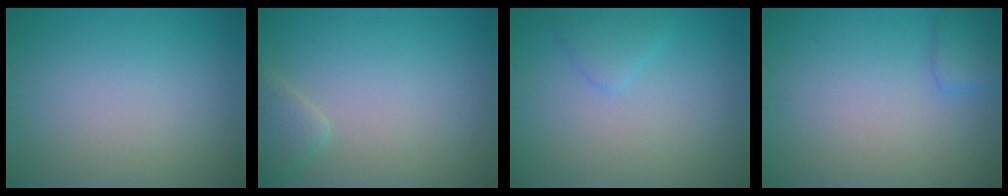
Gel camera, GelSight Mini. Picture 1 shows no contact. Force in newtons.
{"total": 1.9, "press": 1.9, "slide": 0.1}
{"total": 1.6, "press": 1.6, "slide": 0.1}
{"total": 1.7, "press": 1.7, "slide": 0.1}